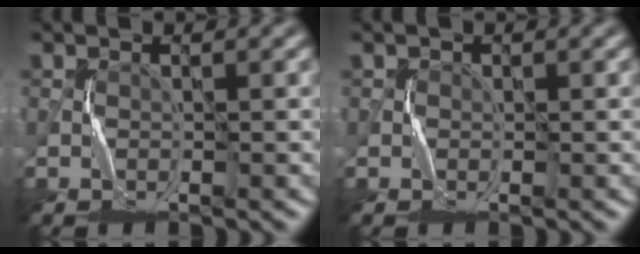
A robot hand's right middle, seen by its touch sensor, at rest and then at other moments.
{"total": 0.6, "force": [-0.1, 0.6, 0.0], "torque": [0.010, 0.000, 0.002]}